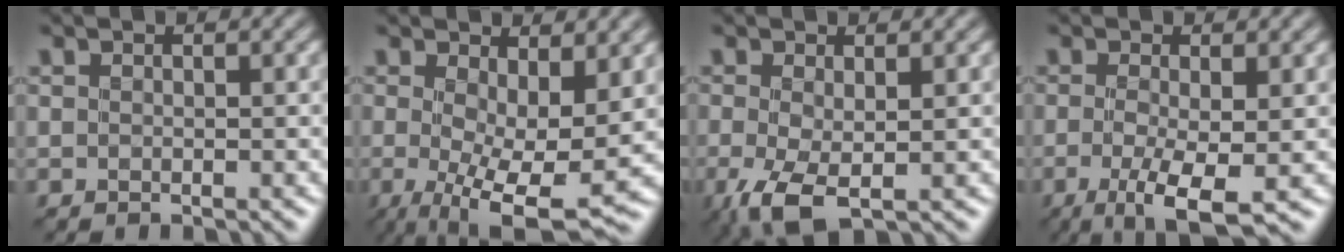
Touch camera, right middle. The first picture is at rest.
{"total": 9.2, "force": [-0.5, 3.0, 8.6], "torque": [-0.141, -0.017, -0.004]}
{"total": 3.9, "force": [-1.0, 1.5, 3.4], "torque": [-0.084, -0.012, -0.021]}
{"total": 4.7, "force": [-1.4, 0.9, 4.4], "torque": [-0.087, -0.016, -0.025]}